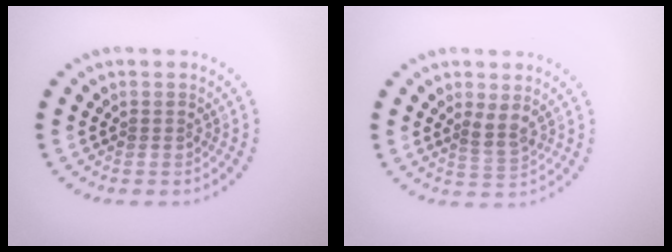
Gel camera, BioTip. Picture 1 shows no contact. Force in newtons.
{"total": 1.9, "press": 1.4, "slide": 1.2}